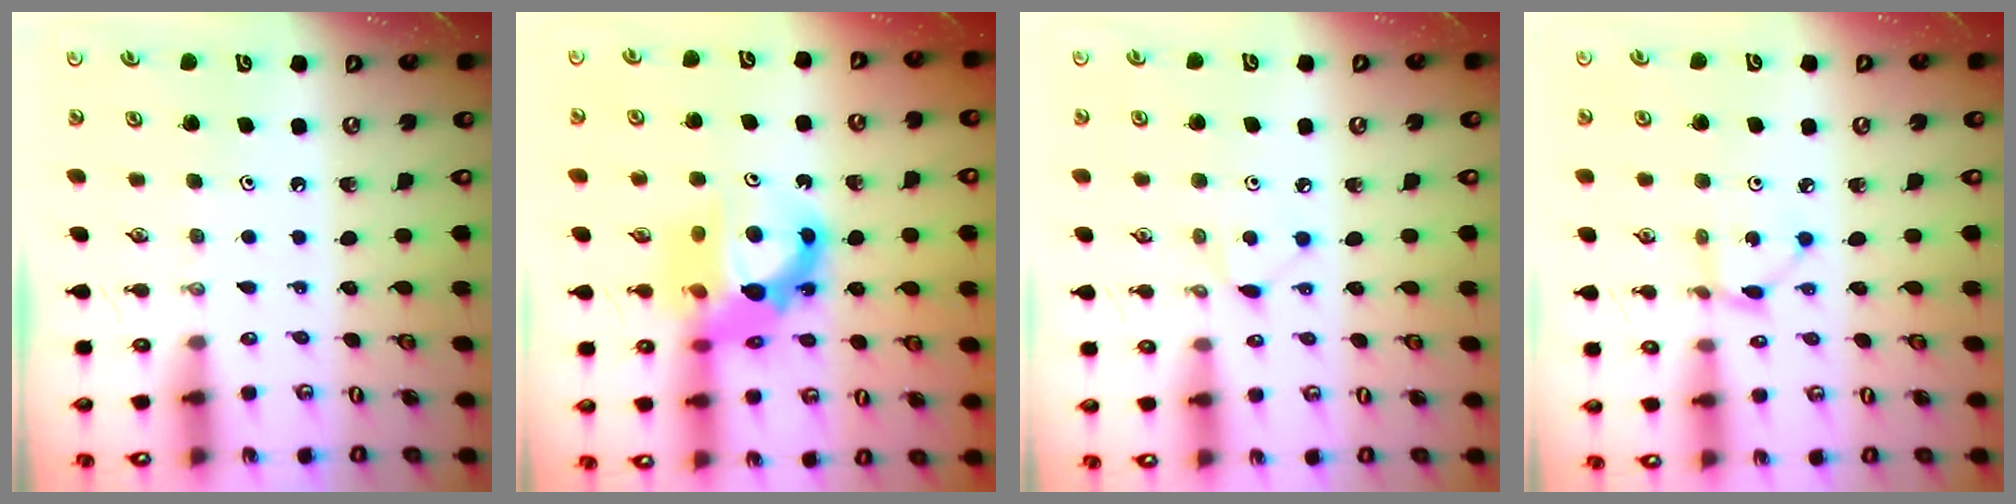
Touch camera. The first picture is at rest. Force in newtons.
{"total": 13.6, "press": 13.4, "slide": 2.6}
{"total": 5.1, "press": 5.0, "slide": 0.6}
{"total": 2.4, "press": 2.4, "slide": 0.2}